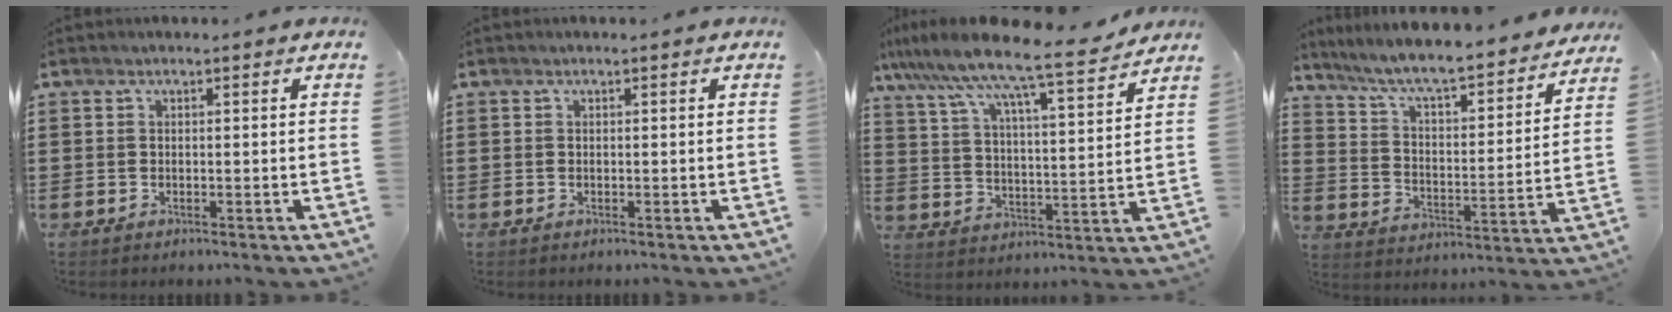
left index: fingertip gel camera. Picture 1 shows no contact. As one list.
[{"total": 0.0}, {"total": 9.1, "force": [8.0, 0.1, 4.3], "torque": [-0.117, -0.054, 0.128]}, {"total": 6.7, "force": [6.0, 0.1, 2.9], "torque": [-0.082, -0.048, 0.097]}]